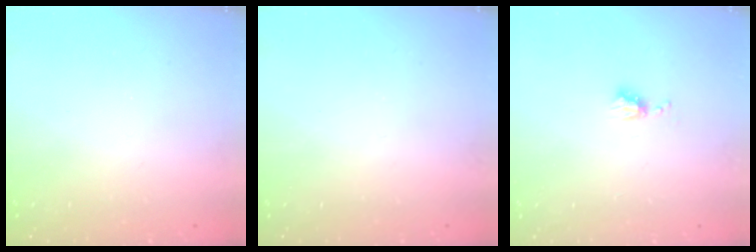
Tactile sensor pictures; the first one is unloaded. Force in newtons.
{"total": 0.0}
{"total": 4.1, "press": 4.0, "slide": 0.5}